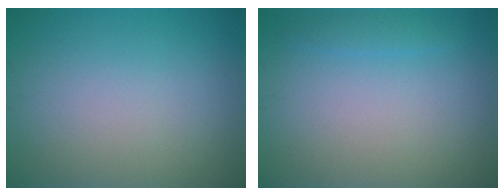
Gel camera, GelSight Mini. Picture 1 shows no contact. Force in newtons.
{"total": 1.0, "press": 1.0, "slide": 0.1}